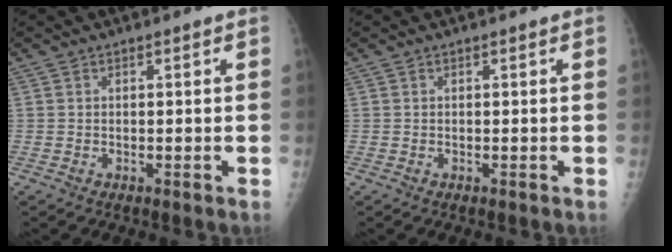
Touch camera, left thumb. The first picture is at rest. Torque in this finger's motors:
{"motor_torque": [0.00, 0.00, -0.05, 0.00, 0.00]}